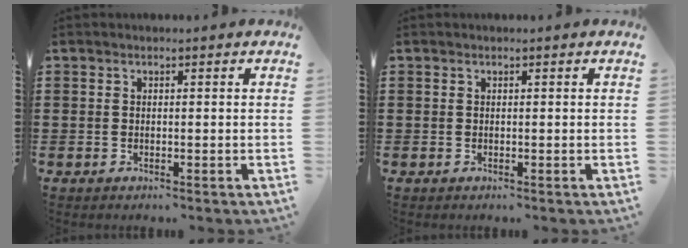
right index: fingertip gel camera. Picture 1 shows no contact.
{"total": 0.0}